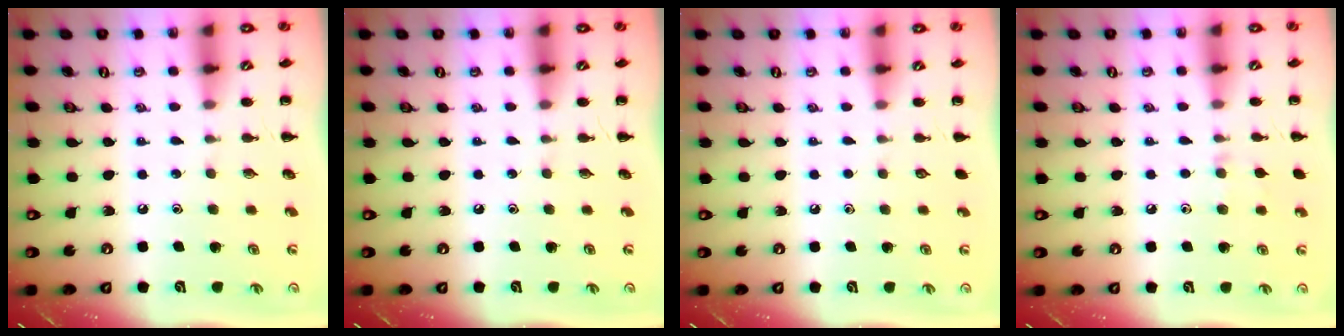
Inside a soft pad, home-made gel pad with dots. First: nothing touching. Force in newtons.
{"total": 0.0}
{"total": 0.0}
{"total": 5.5, "press": 5.1, "slide": 2.0}